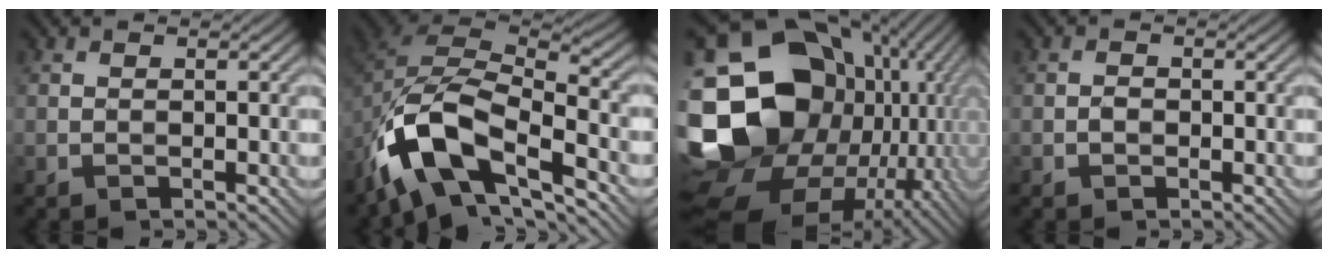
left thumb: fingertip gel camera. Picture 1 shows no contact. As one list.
[{"total": 13.0, "force": [-7.4, 5.7, 9.1], "torque": [-0.188, -0.016, -0.143]}, {"total": 21.3, "force": [-0.7, 16.7, 13.3], "torque": [-0.287, -0.014, 0.005]}, {"total": 0.9, "force": [-0.4, 0.7, 0.5], "torque": [-0.009, 0.001, -0.011]}]